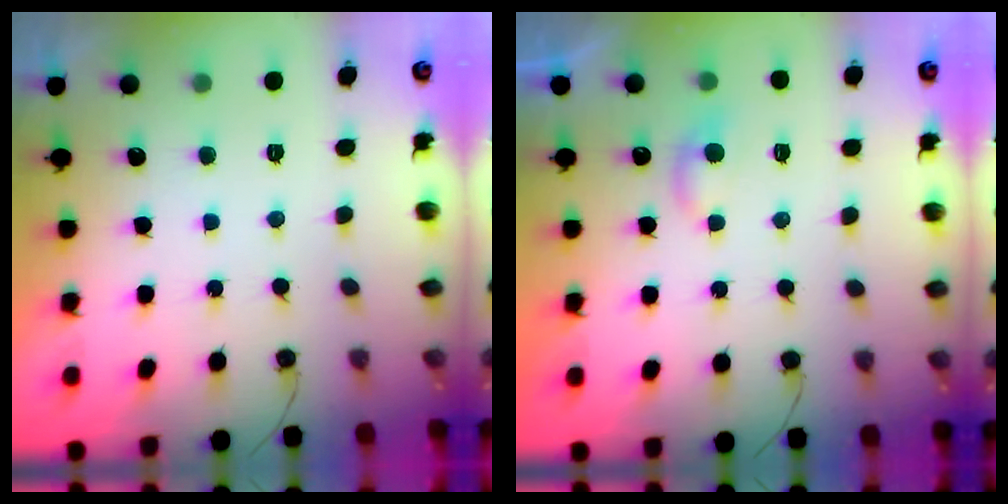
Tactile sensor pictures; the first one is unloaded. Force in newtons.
{"total": 3.9, "press": 3.8, "slide": 0.5}